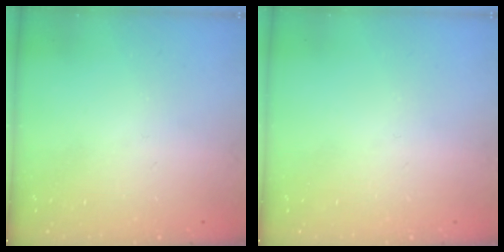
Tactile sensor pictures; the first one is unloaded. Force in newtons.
{"total": 0.0}